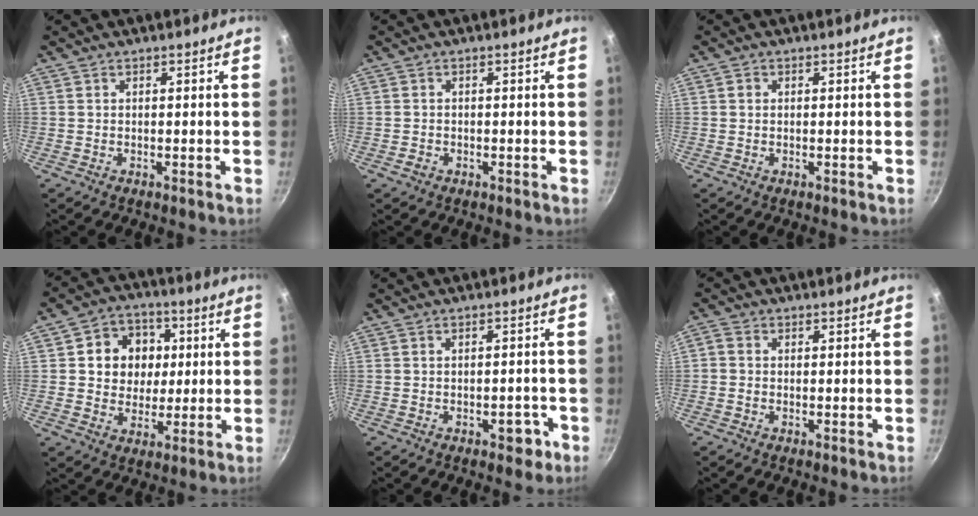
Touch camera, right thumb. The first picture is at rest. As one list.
[{"total": 1.5, "force": [-0.7, 1.2, 0.6], "torque": [-0.008, 0.004, -0.011]}, {"total": 1.0, "force": [0.2, 0.8, 0.4], "torque": [-0.007, 0.004, 0.002]}, {"total": 11.2, "force": [1.9, 9.8, 5.1], "torque": [-0.041, 0.003, 0.025]}, {"total": 3.7, "force": [-1.9, 2.1, 2.4], "torque": [-0.013, 0.017, -0.016]}, {"total": 1.7, "force": [-0.5, 1.4, 0.9], "torque": [-0.019, 0.006, -0.016]}]